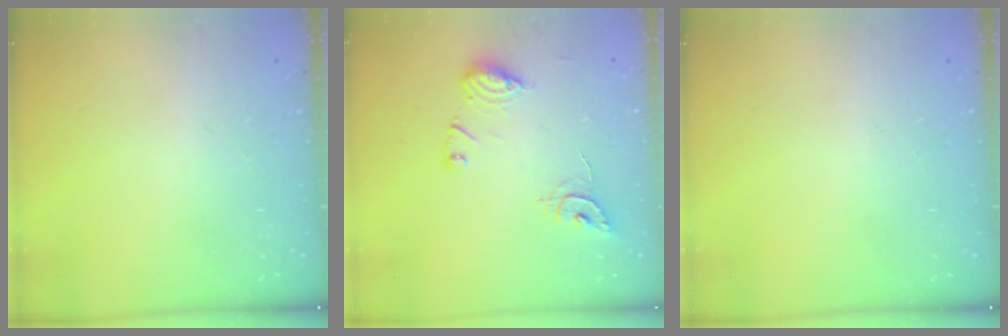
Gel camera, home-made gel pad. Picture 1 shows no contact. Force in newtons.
{"total": 10.8, "press": 10.8, "slide": 0.5}
{"total": 0.0}